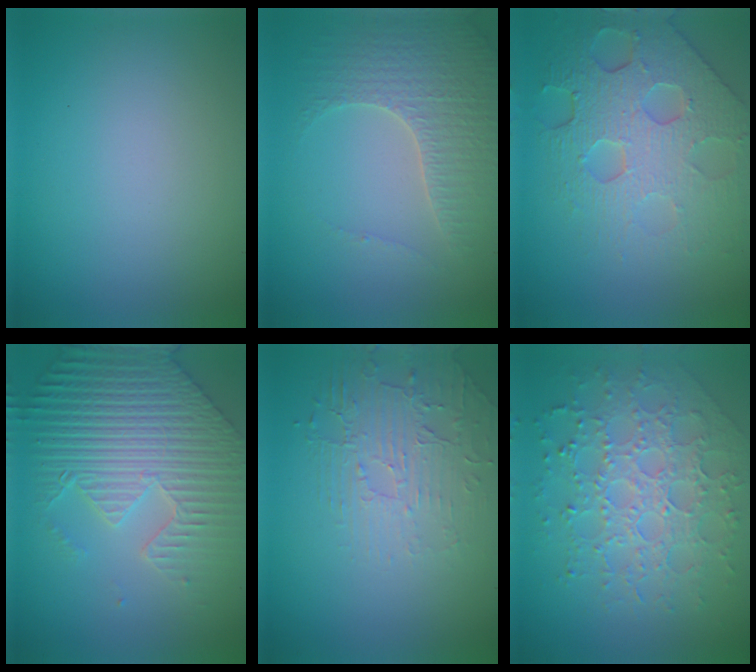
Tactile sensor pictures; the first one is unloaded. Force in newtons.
{"total": 3.8, "press": 3.7, "slide": 0.9}
{"total": 7.9, "press": 5.6, "slide": 5.6}
{"total": 8.2, "press": 6.4, "slide": 5.1}
{"total": 2.2, "press": 1.7, "slide": 1.5}
{"total": 7.2, "press": 5.1, "slide": 5.1}